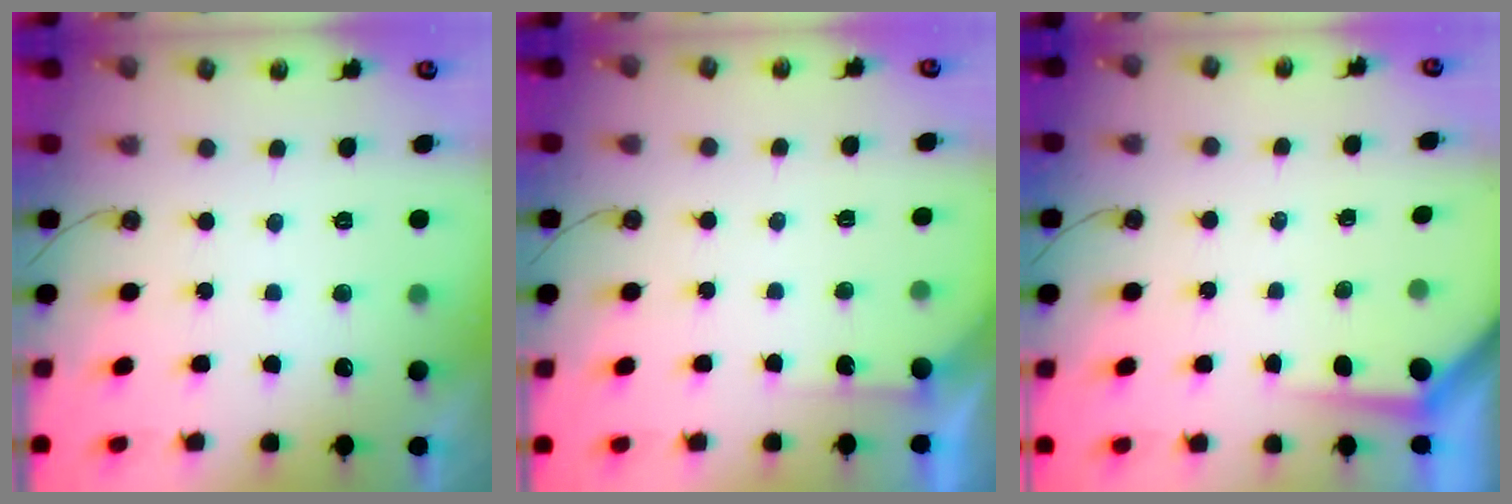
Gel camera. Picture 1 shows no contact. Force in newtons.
{"total": 2.8, "press": 2.8, "slide": 0.4}
{"total": 3.1, "press": 3.1, "slide": 0.4}